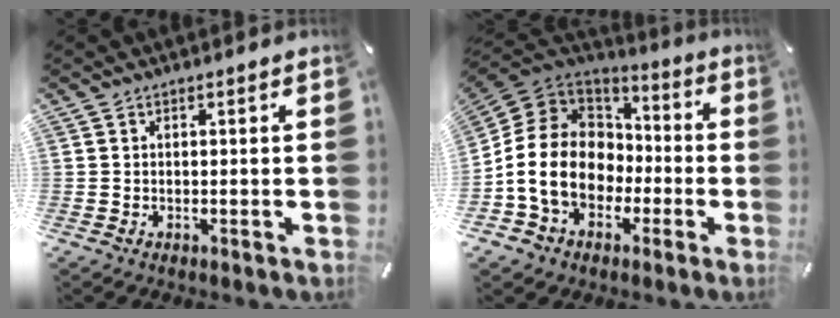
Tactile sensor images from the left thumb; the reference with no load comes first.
{"total": 15.4, "force": [-3.6, 13.0, 7.3], "torque": [-0.178, 0.016, -0.062]}